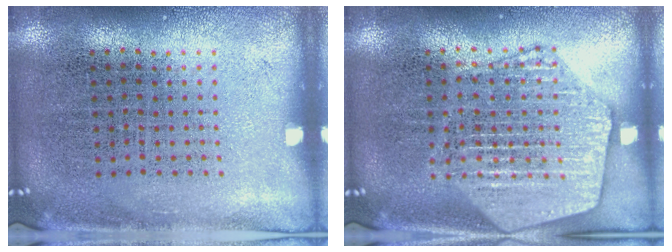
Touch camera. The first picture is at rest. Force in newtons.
{"total": 2.2, "press": 2.2, "slide": 0.3}